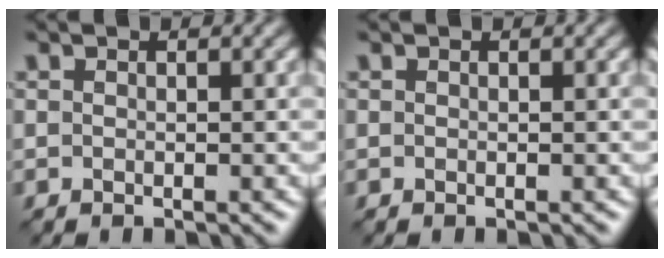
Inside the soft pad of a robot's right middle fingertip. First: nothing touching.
{"total": 0.0}